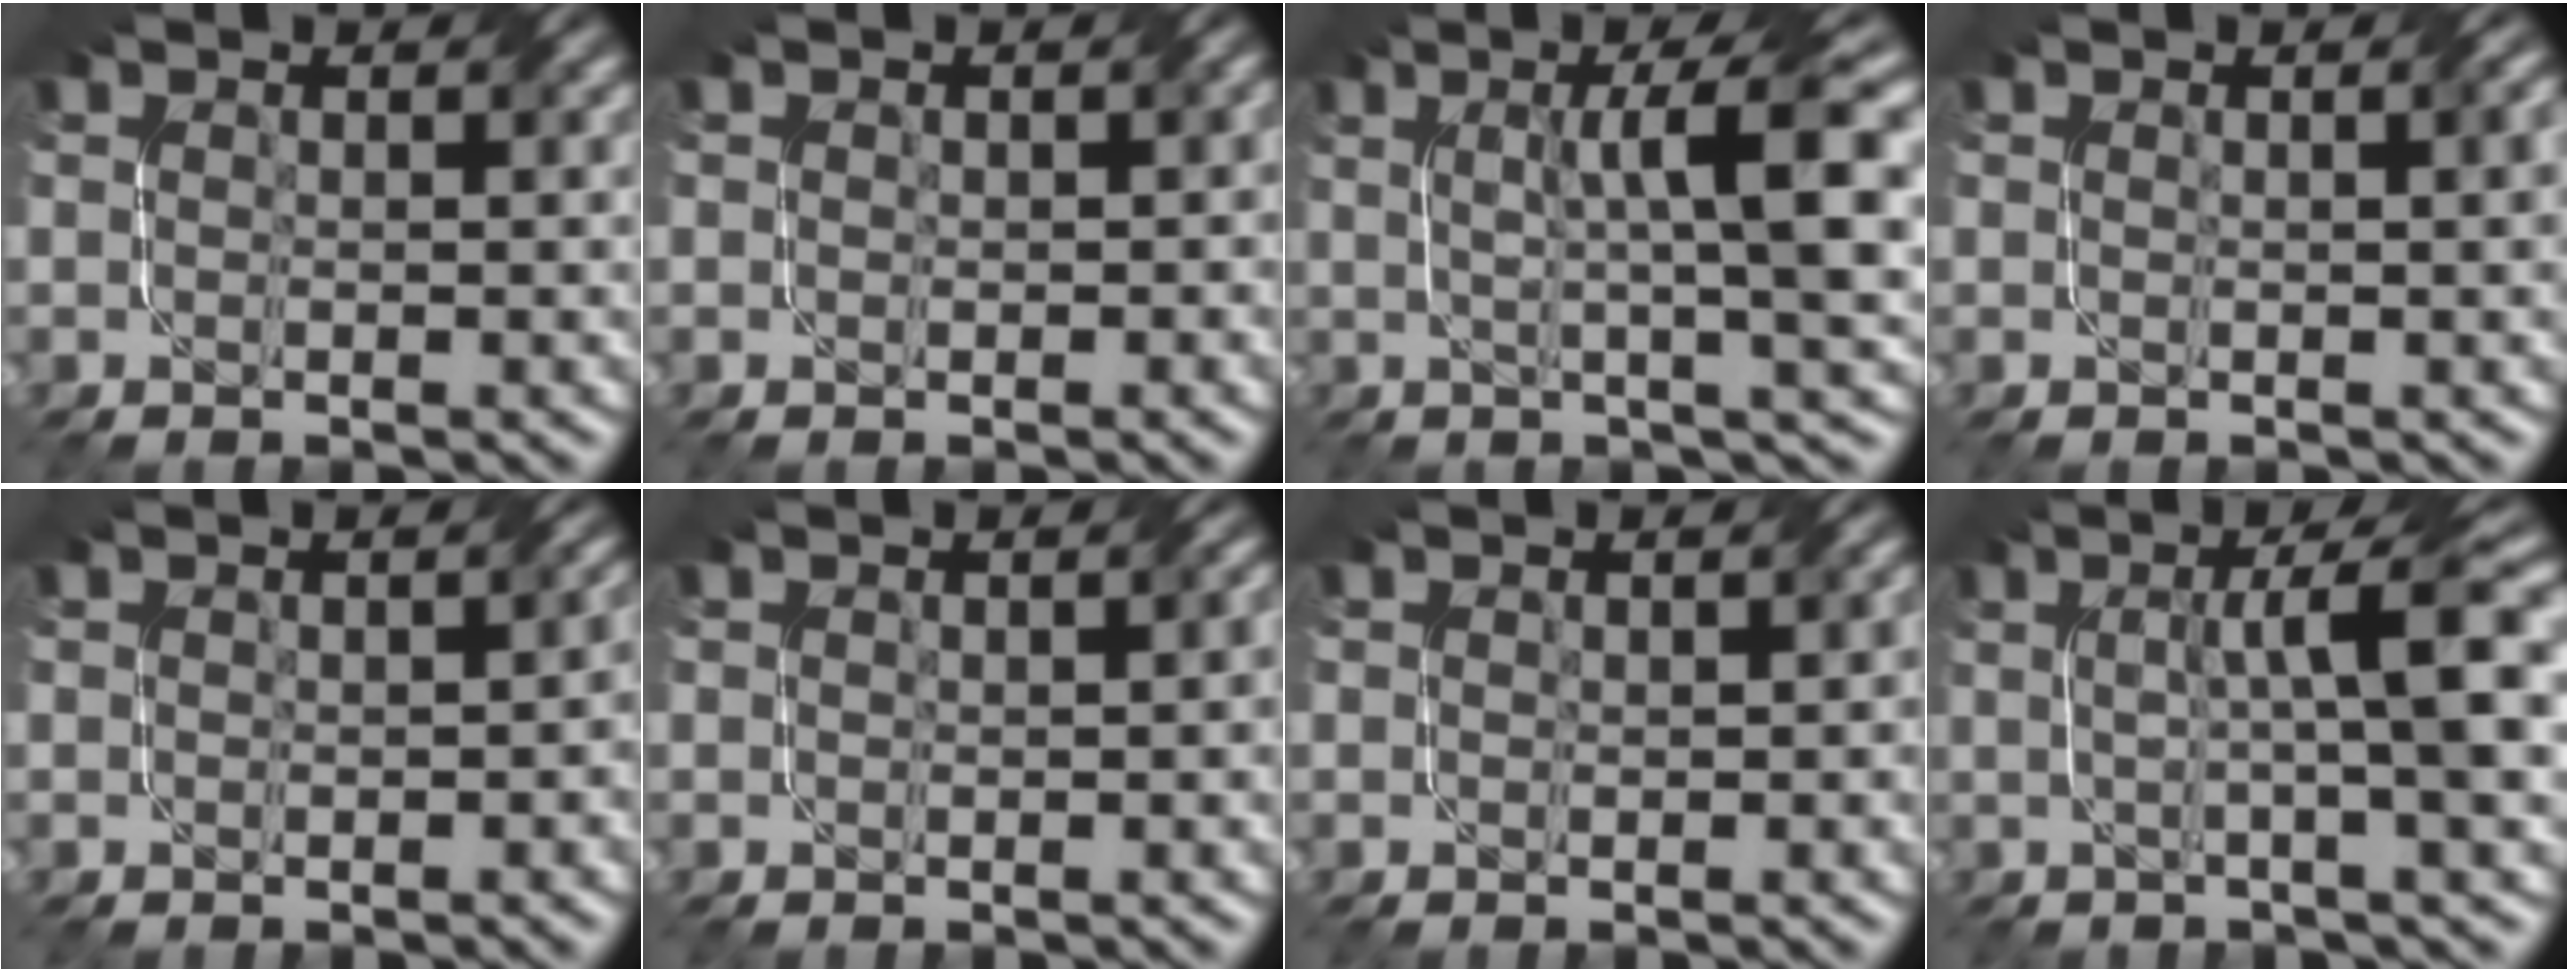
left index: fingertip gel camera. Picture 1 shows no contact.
{"total": 0.8, "force": [0.1, 0.7, 0.4], "torque": [-0.005, -0.001, 0.003]}
{"total": 8.5, "force": [1.6, 1.5, 8.3], "torque": [-0.105, 0.016, 0.023]}
{"total": 2.6, "force": [0.6, 0.9, 2.3], "torque": [-0.017, 0.008, 0.004]}
{"total": 1.9, "force": [0.0, 1.2, 1.5], "torque": [-0.015, -0.001, -0.001]}
{"total": 1.1, "force": [0.1, 0.4, 1.0], "torque": [-0.014, 0.005, 0.003]}
{"total": 0.7, "force": [0.1, 0.4, 0.6], "torque": [-0.010, 0.003, 0.003]}
{"total": 7.7, "force": [1.2, 1.2, 7.5], "torque": [-0.098, 0.017, 0.014]}